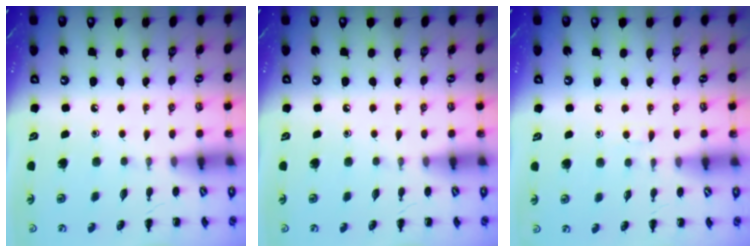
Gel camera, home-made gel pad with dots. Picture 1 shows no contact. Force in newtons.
{"total": 0.0}
{"total": 3.5, "press": 3.3, "slide": 1.2}